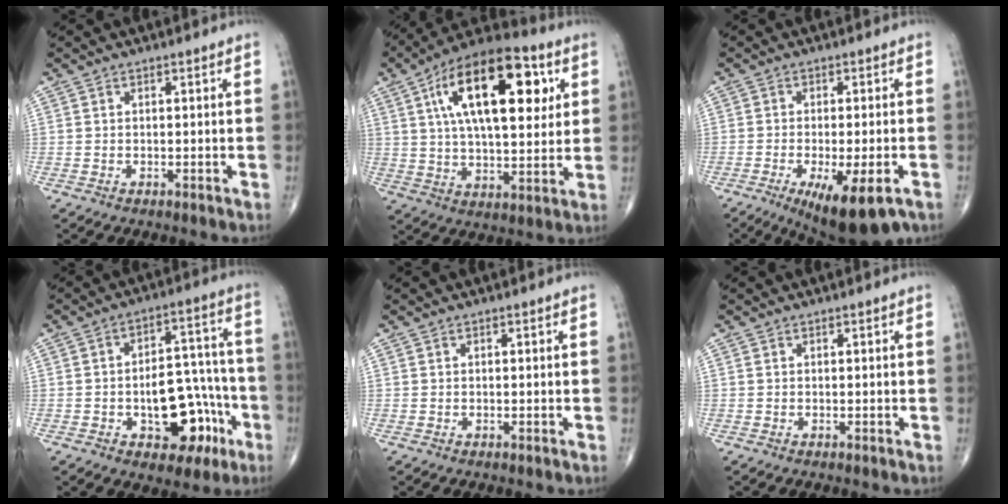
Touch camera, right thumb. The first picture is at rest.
{"total": 23.1, "force": [7.4, 10.4, 19.2], "torque": [-0.297, -0.002, 0.115]}
{"total": 11.8, "force": [-5.9, 3.5, 9.6], "torque": [-0.143, -0.010, -0.086]}
{"total": 15.4, "force": [-5.4, 8.9, 11.3], "torque": [-0.107, 0.056, -0.066]}
{"total": 0.0}
{"total": 0.0}